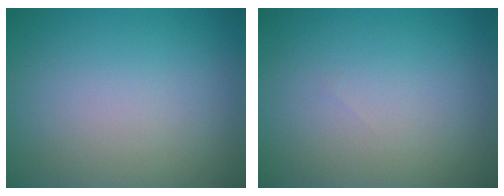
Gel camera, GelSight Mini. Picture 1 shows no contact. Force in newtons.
{"total": 0.0}